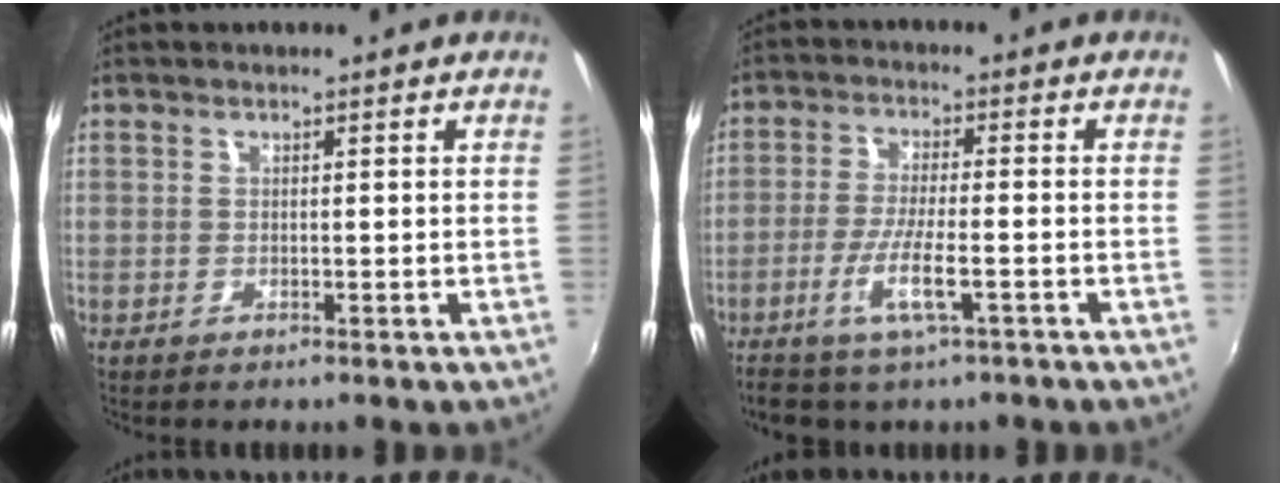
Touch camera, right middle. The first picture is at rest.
{"total": 6.9, "force": [-3.6, 1.4, 5.8], "torque": [-0.124, -0.009, -0.065]}